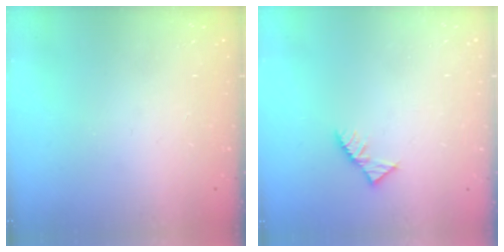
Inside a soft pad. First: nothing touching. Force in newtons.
{"total": 4.4, "press": 4.3, "slide": 0.7}